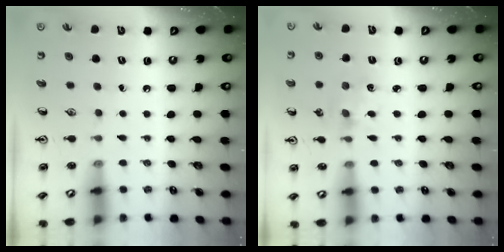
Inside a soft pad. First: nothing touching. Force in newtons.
{"total": 2.5, "press": 2.4, "slide": 0.4}